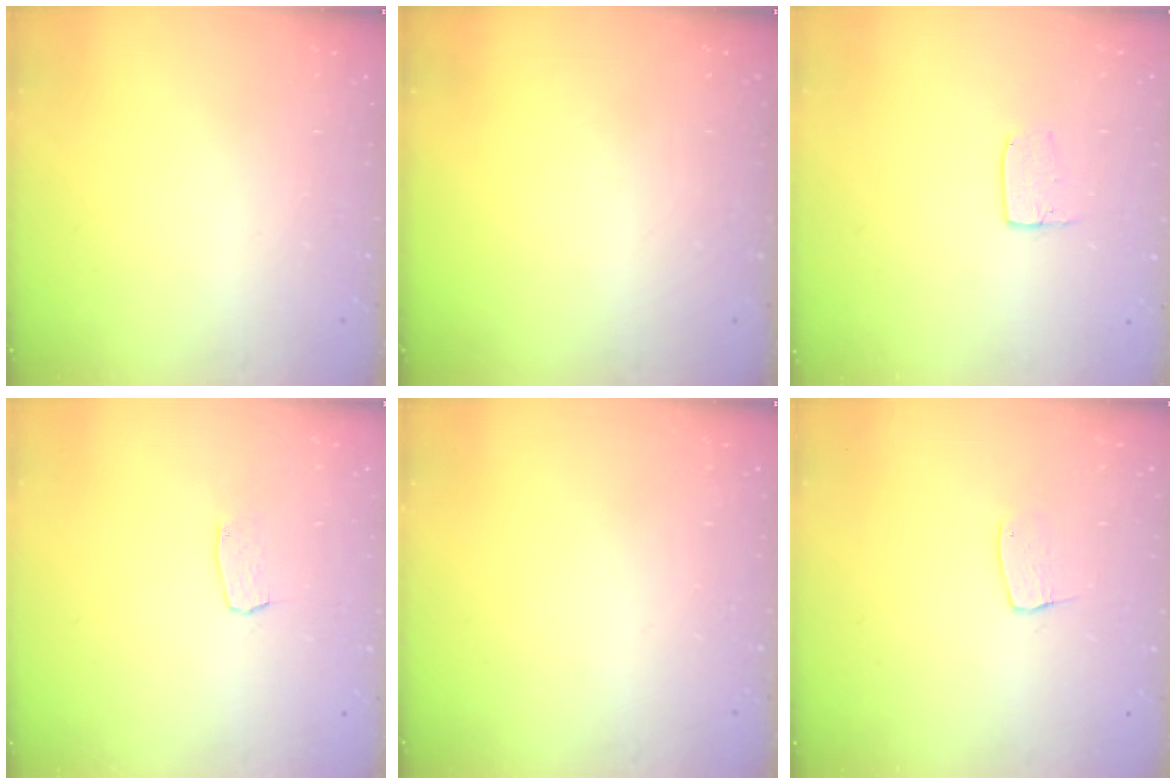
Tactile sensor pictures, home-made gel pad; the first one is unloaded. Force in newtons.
{"total": 0.0}
{"total": 5.4, "press": 5.4, "slide": 0.3}
{"total": 3.0, "press": 3.0, "slide": 0.2}
{"total": 0.0}
{"total": 5.6, "press": 5.6, "slide": 0.3}